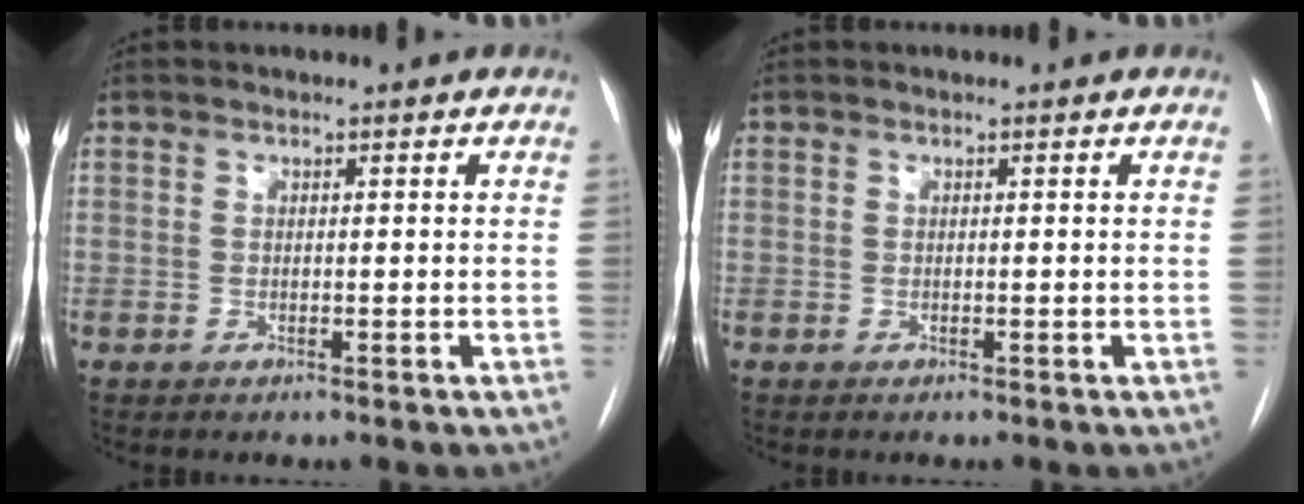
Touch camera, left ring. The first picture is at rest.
{"total": 0.0}